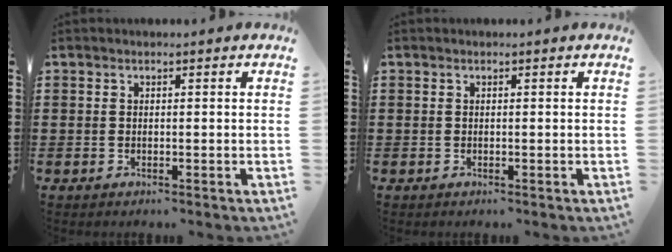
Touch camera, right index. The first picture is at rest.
{"total": 0.0}